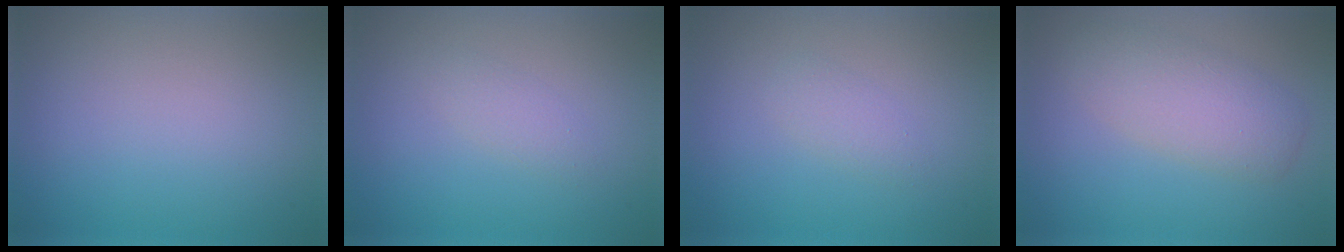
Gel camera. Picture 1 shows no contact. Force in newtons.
{"total": 1.3, "press": 1.2, "slide": 0.1}
{"total": 1.3, "press": 1.3, "slide": 0.0}
{"total": 4.1, "press": 4.1, "slide": 0.4}